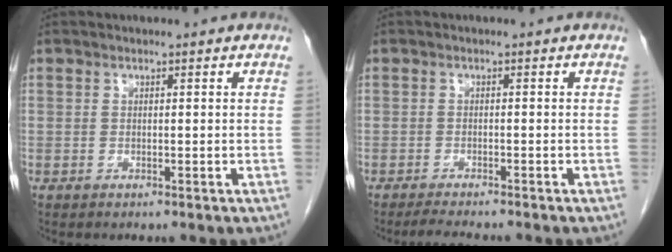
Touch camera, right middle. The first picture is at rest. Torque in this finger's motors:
{"motor_torque": [0.03, -0.03, 0.00, 0.00]}